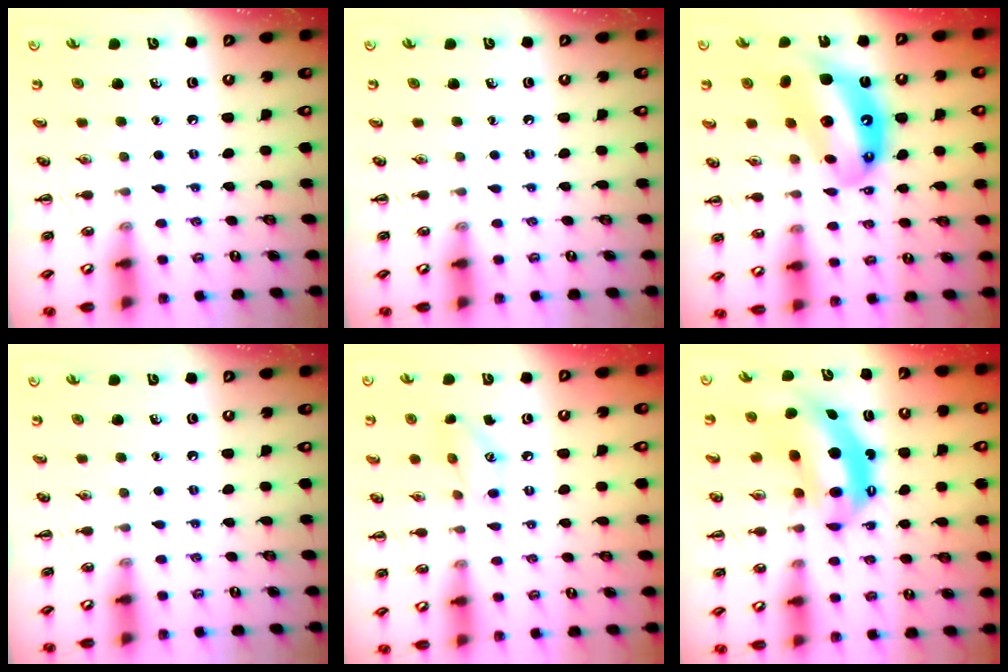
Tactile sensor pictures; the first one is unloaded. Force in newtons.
{"total": 0.0}
{"total": 15.4, "press": 14.7, "slide": 4.6}
{"total": 0.0}
{"total": 8.2, "press": 8.2, "slide": 0.7}
{"total": 8.9, "press": 8.6, "slide": 2.3}